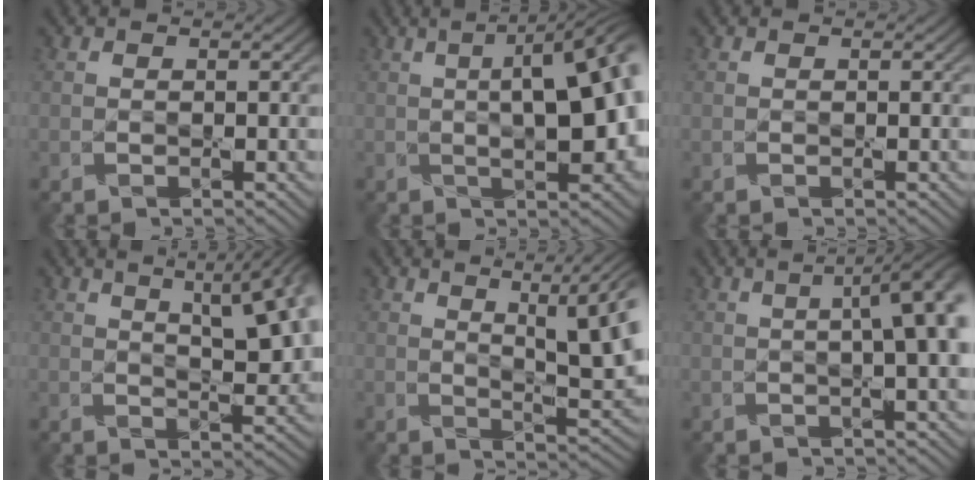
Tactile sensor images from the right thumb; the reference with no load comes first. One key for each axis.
{"total": 12.5, "fx": 0.5, "fy": 4.1, "fz": 11.8, "tx": -0.147, "ty": 0.021, "tz": -0.007}
{"total": 0.0}
{"total": 10.4, "fx": 3.9, "fy": 3.6, "fz": 8.9, "tx": -0.115, "ty": 0.022, "tz": 0.048}
{"total": 11.2, "fx": 4.0, "fy": 3.2, "fz": 10.0, "tx": -0.146, "ty": 0.010, "tz": 0.062}
{"total": 8.1, "fx": 0.8, "fy": 2.3, "fz": 7.8, "tx": -0.082, "ty": 0.023, "tz": 0.004}